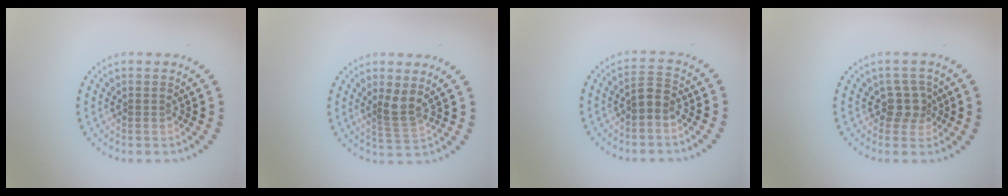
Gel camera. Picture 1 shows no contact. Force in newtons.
{"total": 2.3, "press": 1.8, "slide": 1.5}
{"total": 1.7, "press": 1.6, "slide": 0.7}
{"total": 2.3, "press": 1.9, "slide": 1.4}